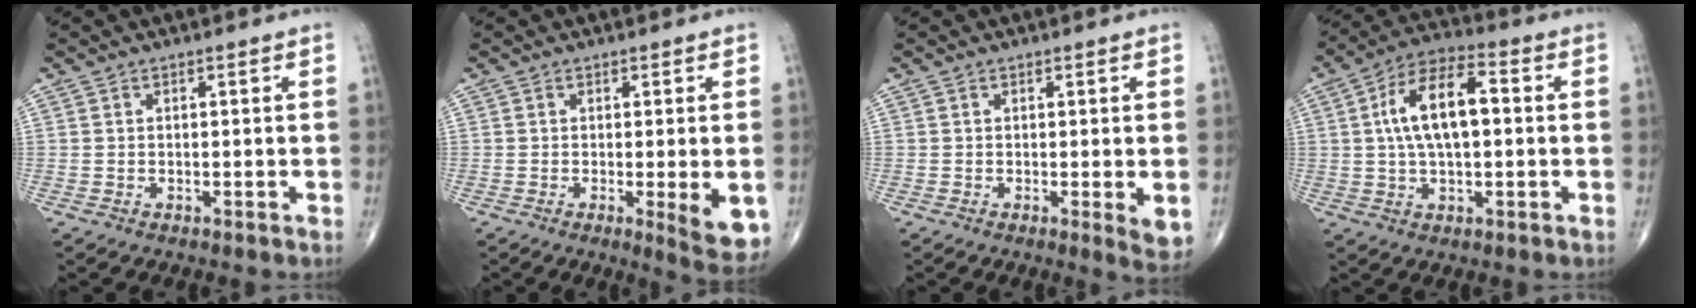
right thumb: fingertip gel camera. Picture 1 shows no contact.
{"total": 7.2, "force": [-1.5, 1.6, 6.8], "torque": [-0.090, -0.020, -0.019]}
{"total": 3.8, "force": [-0.4, 0.8, 3.7], "torque": [-0.054, -0.014, -0.007]}
{"total": 12.9, "force": [1.4, 6.0, 11.3], "torque": [-0.197, 0.020, 0.016]}